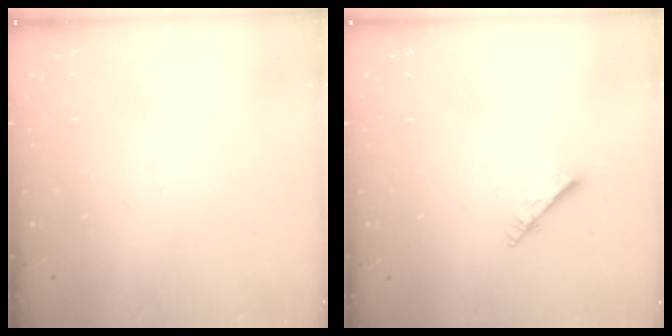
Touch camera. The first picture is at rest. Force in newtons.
{"total": 3.0, "press": 3.0, "slide": 0.3}